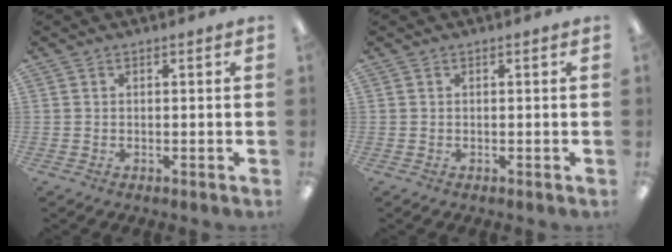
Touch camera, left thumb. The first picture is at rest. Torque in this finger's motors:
{"motor_torque": [-0.07, -0.08, 0.21, 0.38, 0.00]}